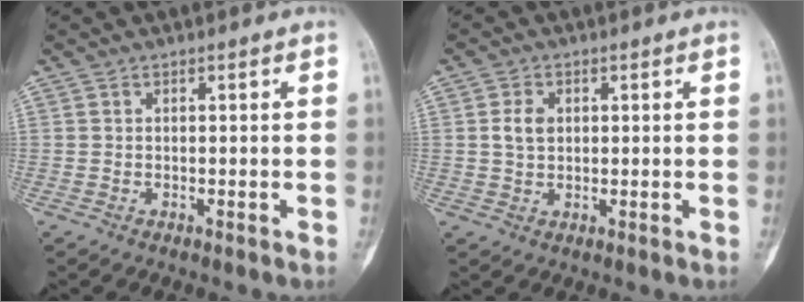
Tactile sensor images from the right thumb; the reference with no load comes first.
{"total": 3.5, "force": [0.7, 2.7, 2.2], "torque": [-0.037, 0.002, 0.013]}